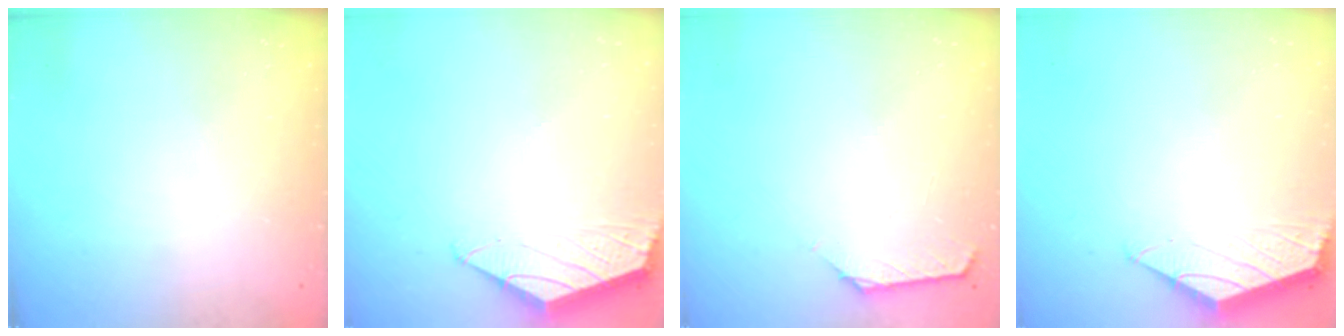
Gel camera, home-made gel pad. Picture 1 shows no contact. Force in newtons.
{"total": 1.6, "press": 1.5, "slide": 0.4}
{"total": 1.6, "press": 1.5, "slide": 0.6}
{"total": 1.5, "press": 1.4, "slide": 0.4}